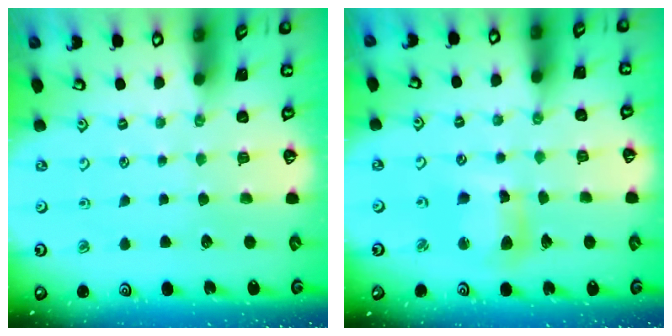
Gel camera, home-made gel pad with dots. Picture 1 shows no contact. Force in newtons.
{"total": 8.6, "press": 8.4, "slide": 1.4}